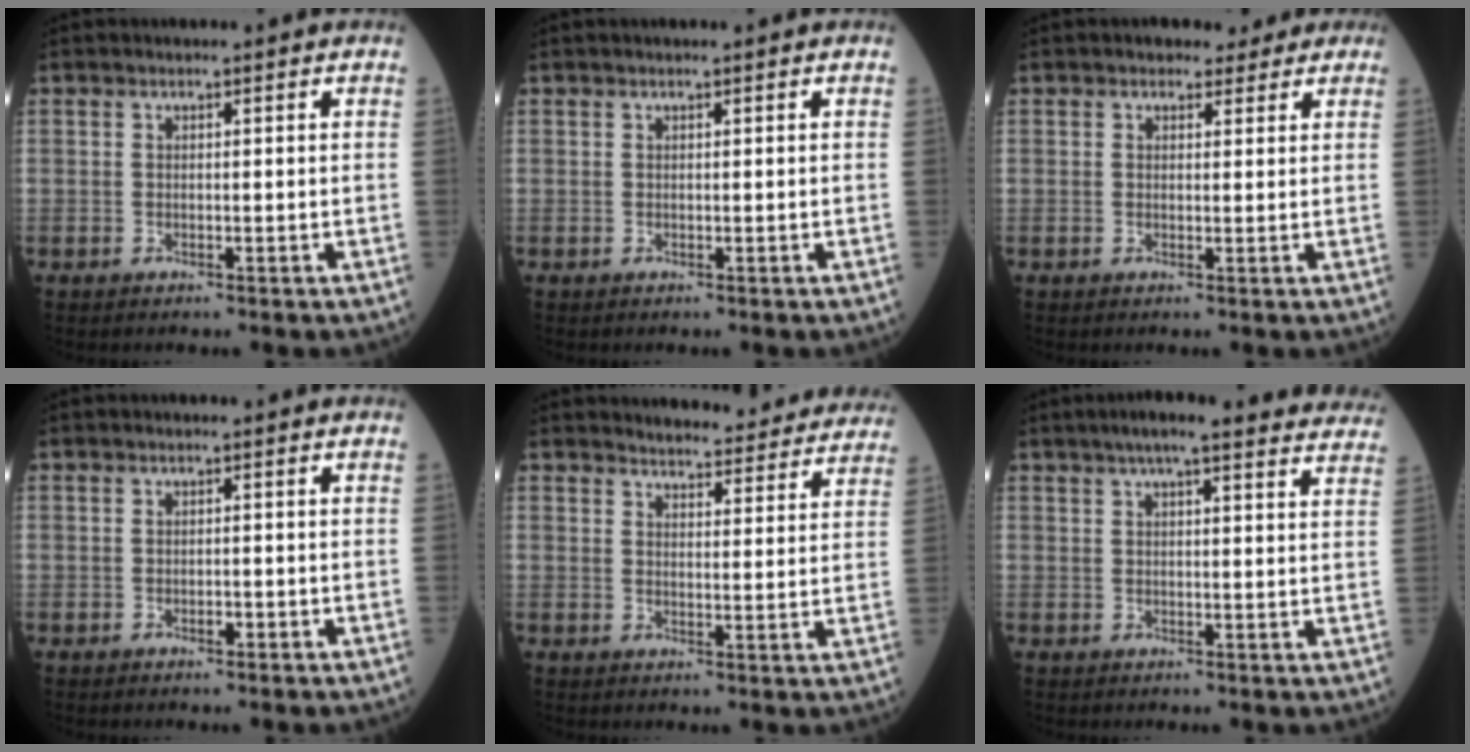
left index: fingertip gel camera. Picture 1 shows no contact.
{"total": 0.5, "force": [0.4, -0.1, 0.2], "torque": [-0.004, 0.012, 0.011]}
{"total": 3.0, "force": [2.3, 1.9, 0.4], "torque": [0.002, 0.009, 0.023]}
{"total": 1.0, "force": [-0.5, 0.4, 0.7], "torque": [-0.013, 0.001, -0.006]}
{"total": 16.0, "force": [15.5, 2.8, 3.2], "torque": [-0.018, -0.031, 0.164]}
{"total": 19.5, "force": [17.2, 2.7, 8.9], "torque": [-0.112, 0.025, 0.200]}